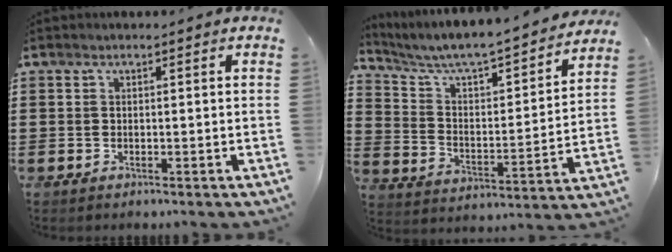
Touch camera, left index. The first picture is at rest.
{"total": 5.2, "force": [4.6, 0.6, 2.2], "torque": [-0.068, -0.046, 0.071]}